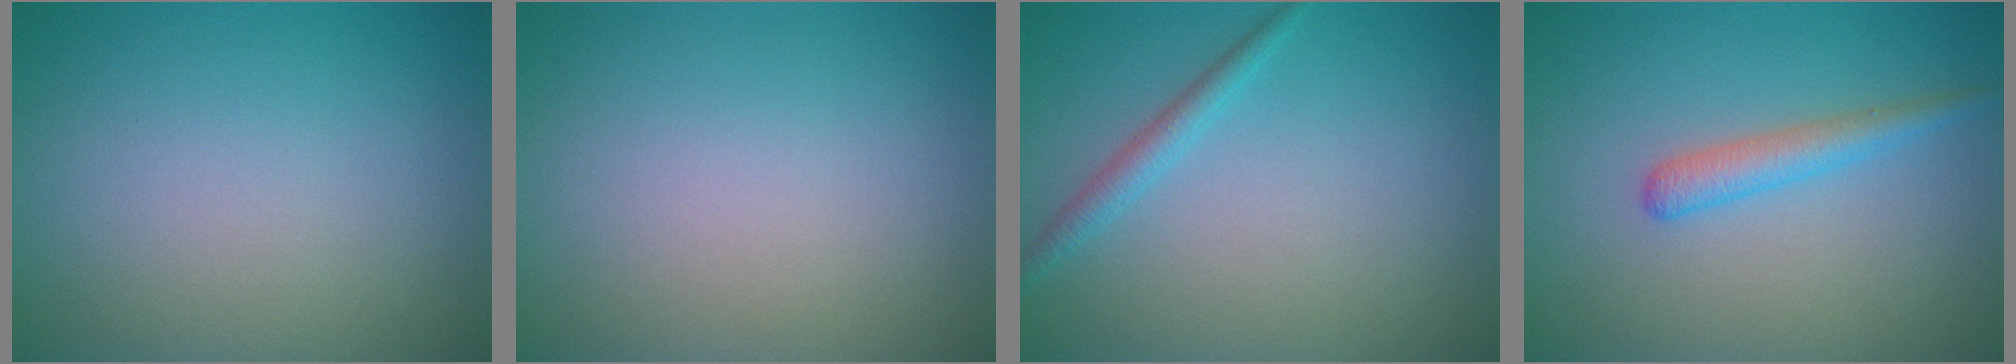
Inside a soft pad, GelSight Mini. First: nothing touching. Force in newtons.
{"total": 0.0}
{"total": 1.6, "press": 1.6, "slide": 0.1}
{"total": 2.2, "press": 2.2, "slide": 0.1}